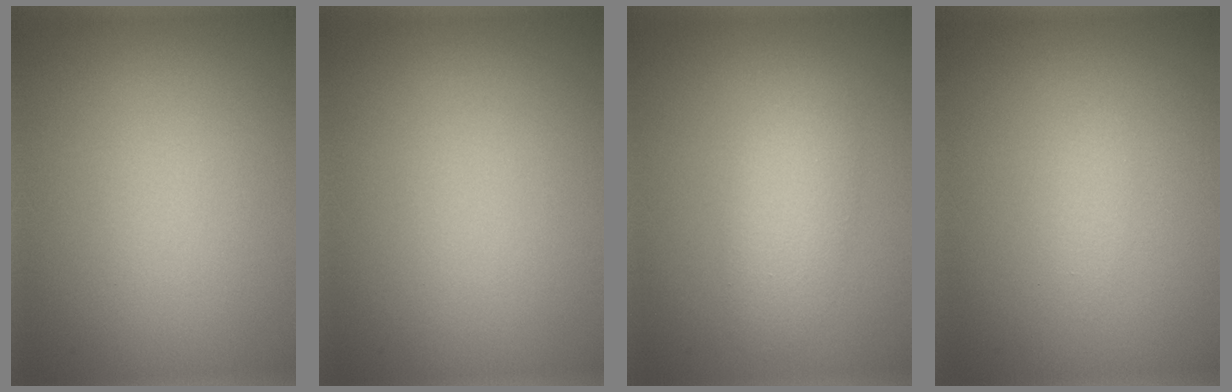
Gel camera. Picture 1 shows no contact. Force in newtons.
{"total": 0.0}
{"total": 3.2, "press": 3.2, "slide": 0.2}
{"total": 0.8, "press": 0.8, "slide": 0.0}